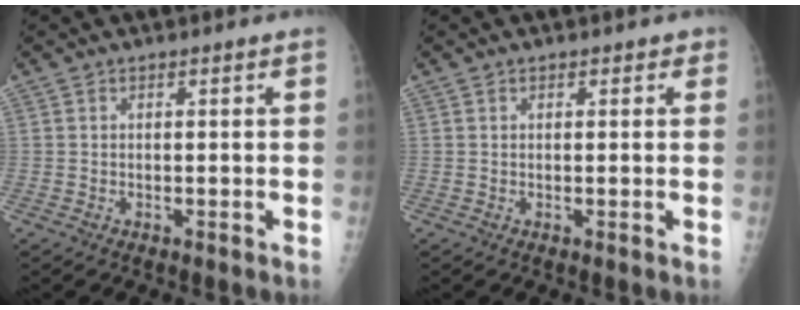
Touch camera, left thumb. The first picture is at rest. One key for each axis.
{"total": 1.1, "fx": 0.6, "fy": 0.8, "fz": 0.3, "tx": 0.012, "ty": -0.001, "tz": 0.003}